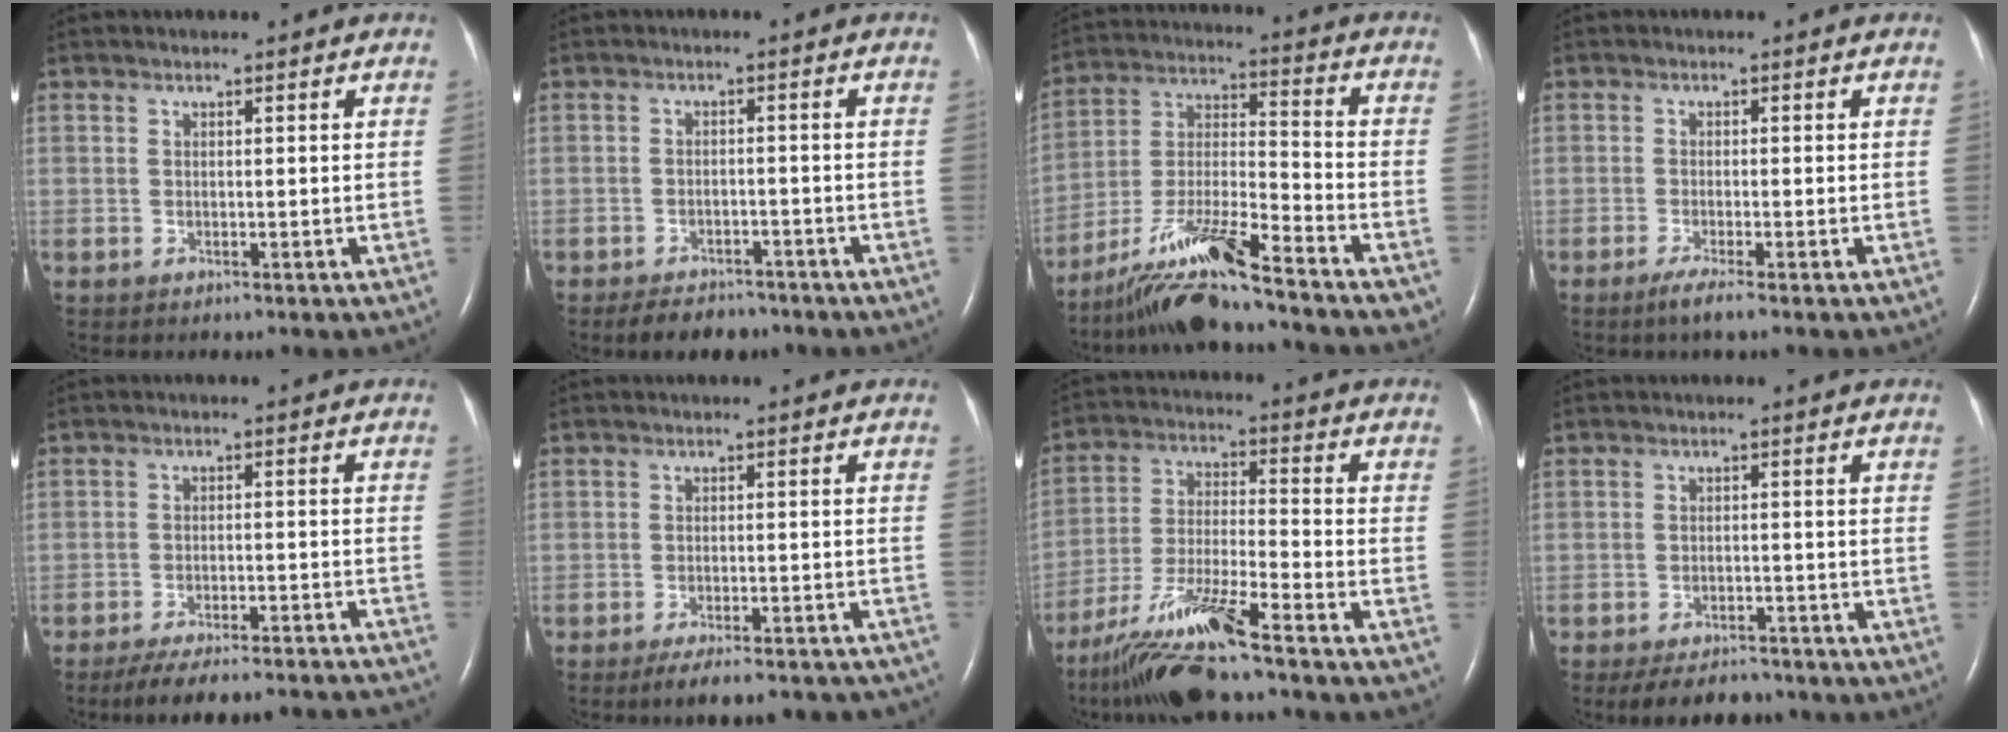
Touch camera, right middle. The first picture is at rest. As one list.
[{"total": 5.8, "force": [-4.8, 2.6, 2.0], "torque": [-0.032, -0.001, -0.068]}, {"total": 16.3, "force": [-12.8, 1.3, 10.0], "torque": [-0.206, -0.022, -0.232]}, {"total": 2.5, "force": [-1.7, -0.2, 1.9], "torque": [-0.042, -0.009, -0.035]}, {"total": 19.4, "force": [-18.1, 1.3, 6.9], "torque": [-0.080, -0.018, -0.235]}, {"total": 13.7, "force": [-12.3, 2.8, 5.3], "torque": [-0.063, 0.005, -0.148]}, {"total": 13.8, "force": [-10.7, 0.3, 8.8], "torque": [-0.178, -0.026, -0.194]}, {"total": 6.9, "force": [-6.0, 2.6, 2.4], "torque": [-0.033, -0.006, -0.088]}]